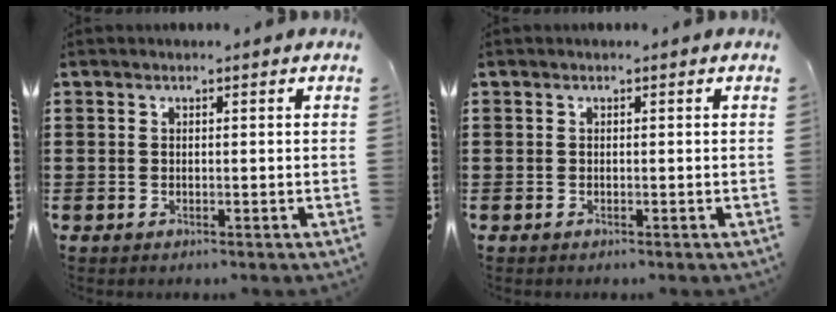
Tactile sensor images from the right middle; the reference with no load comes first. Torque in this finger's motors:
{"motor_torque": [0.55, 0.28, 0.07, 0.00]}